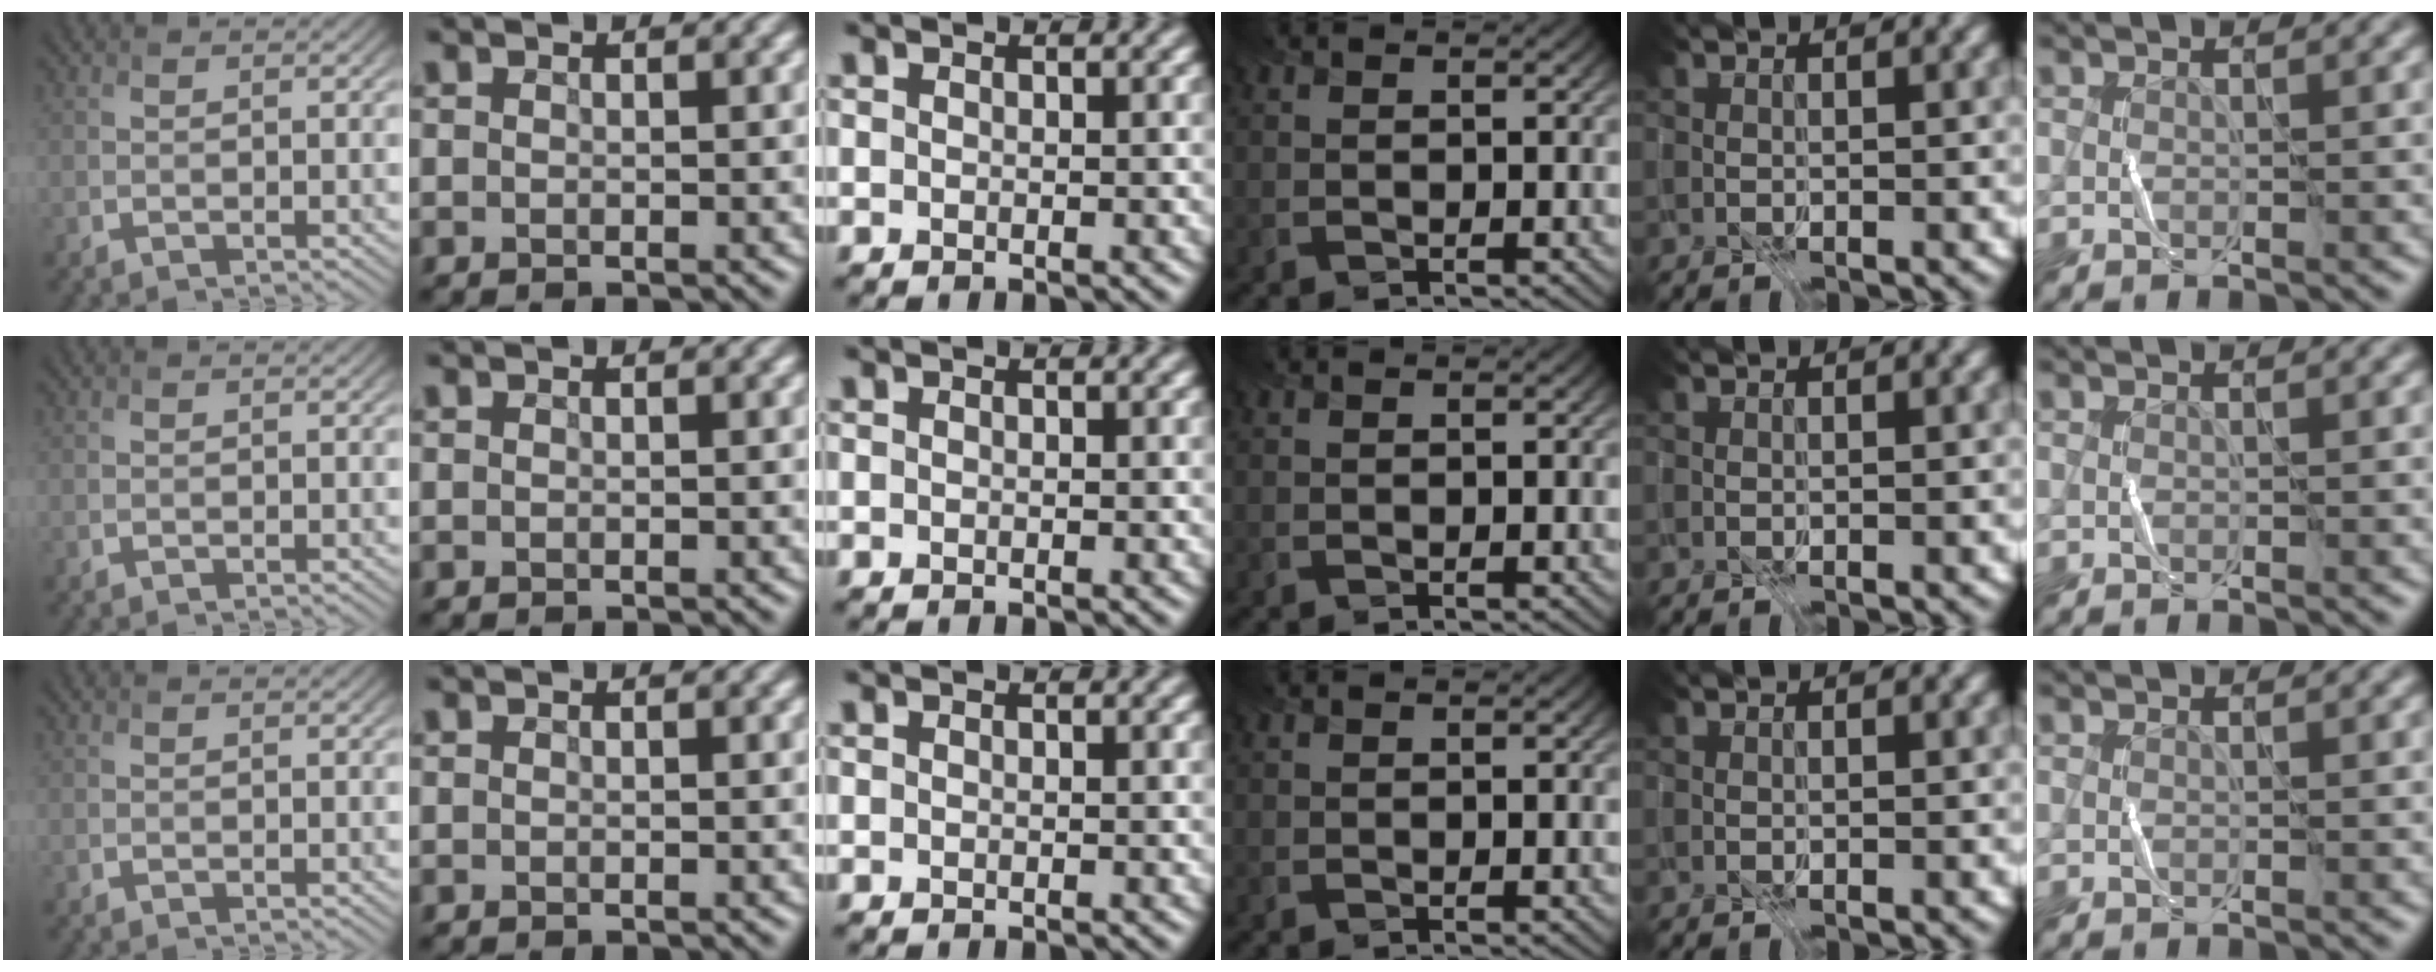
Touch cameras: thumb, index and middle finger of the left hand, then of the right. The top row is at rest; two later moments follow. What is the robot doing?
{"motion": "fold", "object": "file"}